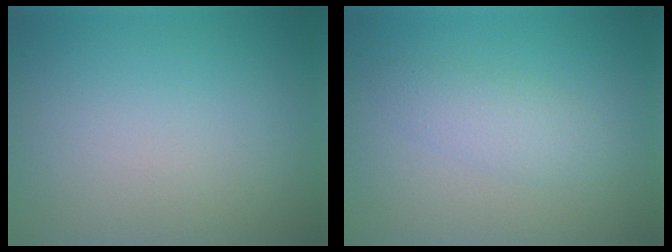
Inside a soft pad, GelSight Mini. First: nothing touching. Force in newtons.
{"total": 2.3, "press": 2.3, "slide": 0.1}